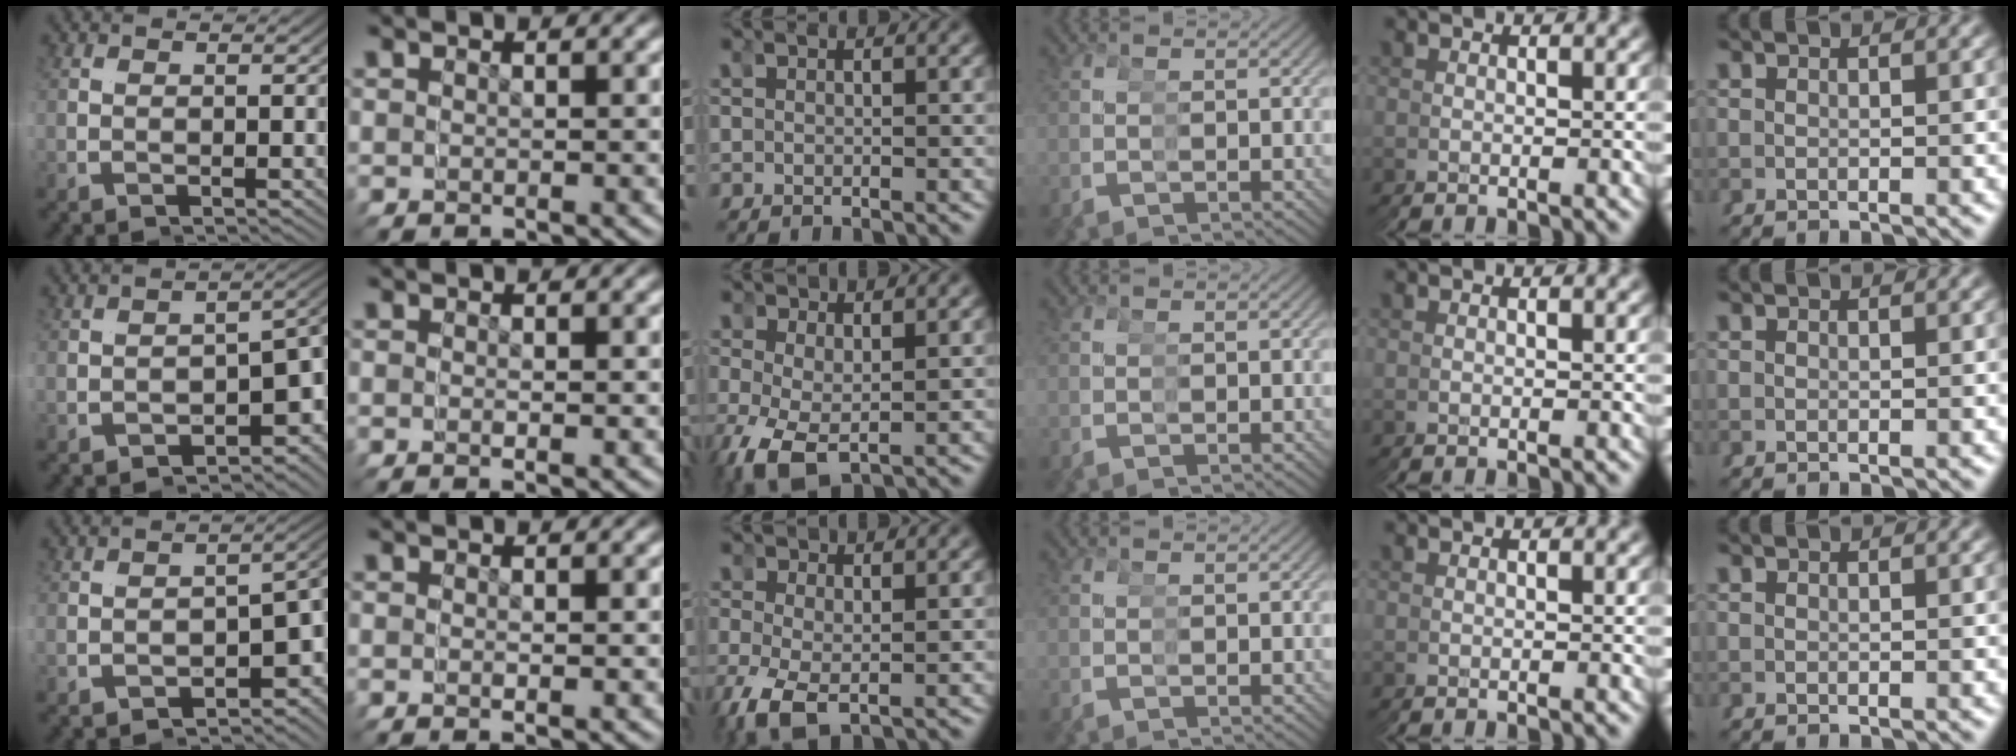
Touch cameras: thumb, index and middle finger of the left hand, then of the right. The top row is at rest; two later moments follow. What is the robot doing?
{"motion": "grasp_and_lifting", "object": "tape"}